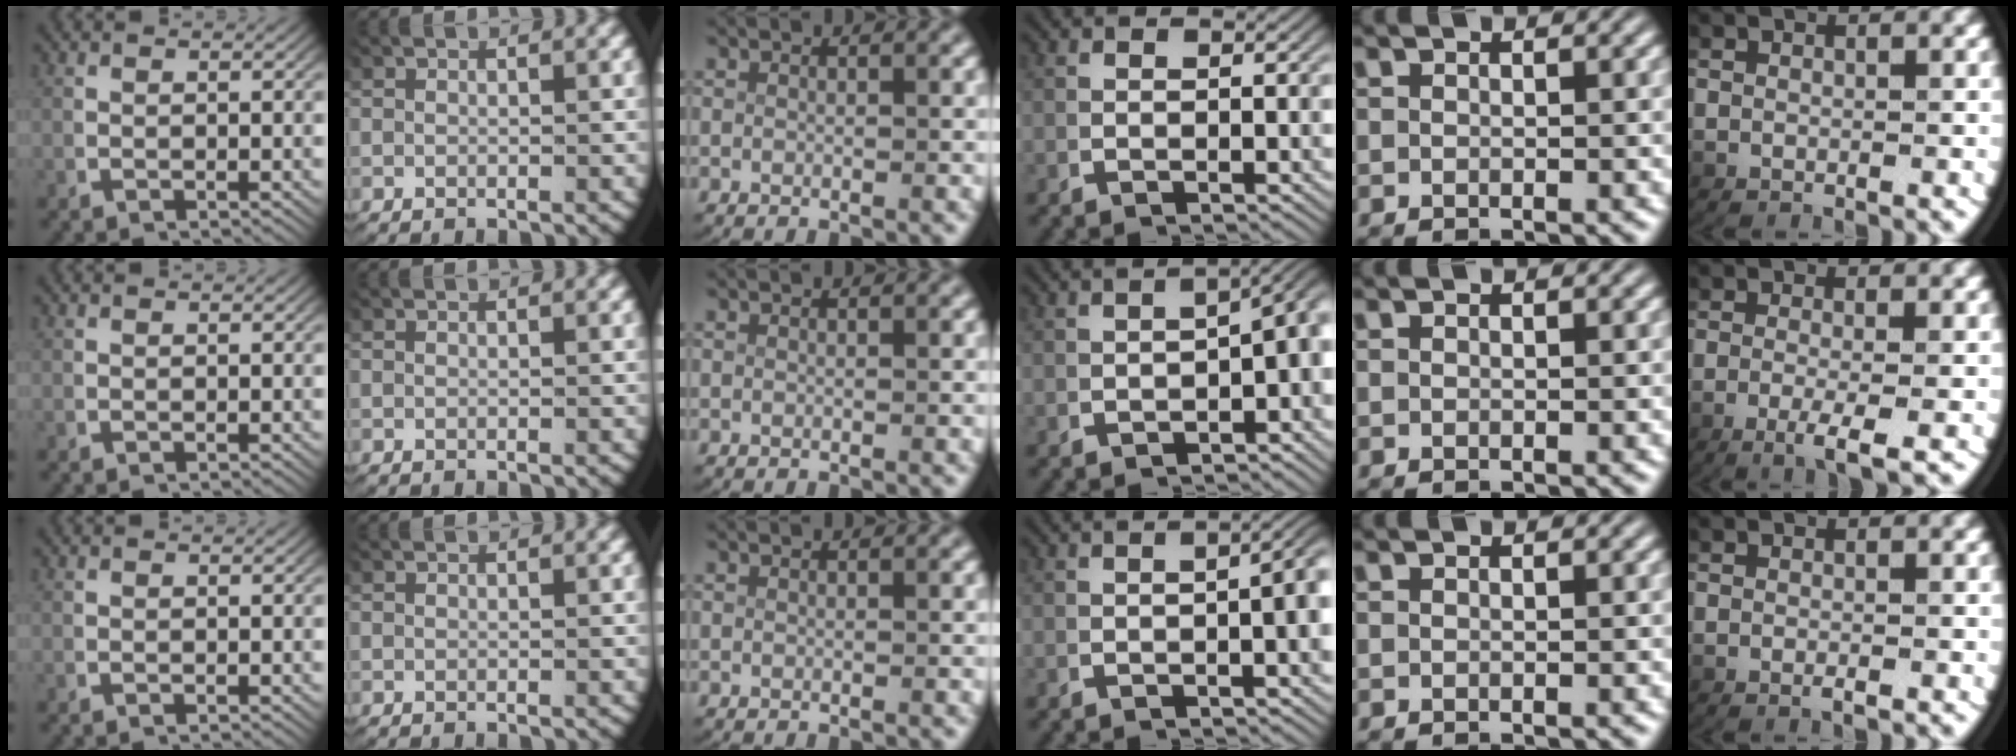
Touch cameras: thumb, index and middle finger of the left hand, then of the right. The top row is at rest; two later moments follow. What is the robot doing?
{"motion": "lift_and_place", "object": "keyboard"}